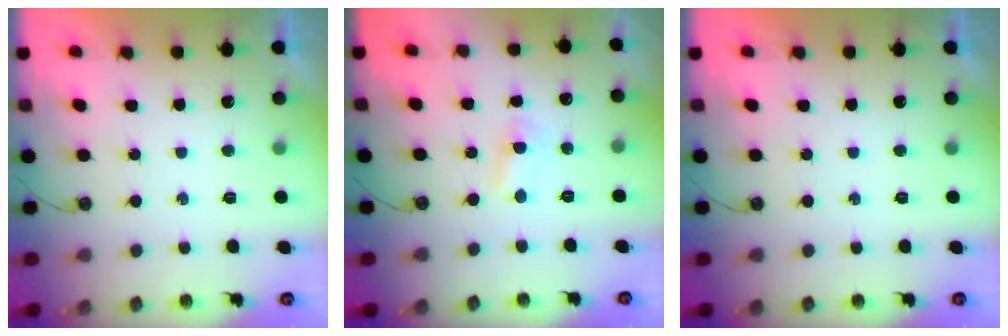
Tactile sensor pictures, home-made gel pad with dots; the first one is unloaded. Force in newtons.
{"total": 2.7, "press": 2.7, "slide": 0.3}
{"total": 0.0}